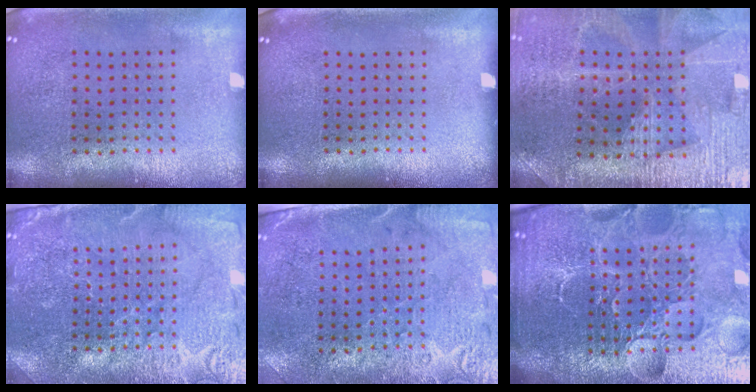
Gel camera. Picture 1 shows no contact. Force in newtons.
{"total": 0.0}
{"total": 3.0, "press": 3.0, "slide": 0.5}
{"total": 3.8, "press": 3.7, "slide": 1.0}
{"total": 2.7, "press": 2.4, "slide": 1.2}
{"total": 6.8, "press": 6.0, "slide": 3.2}